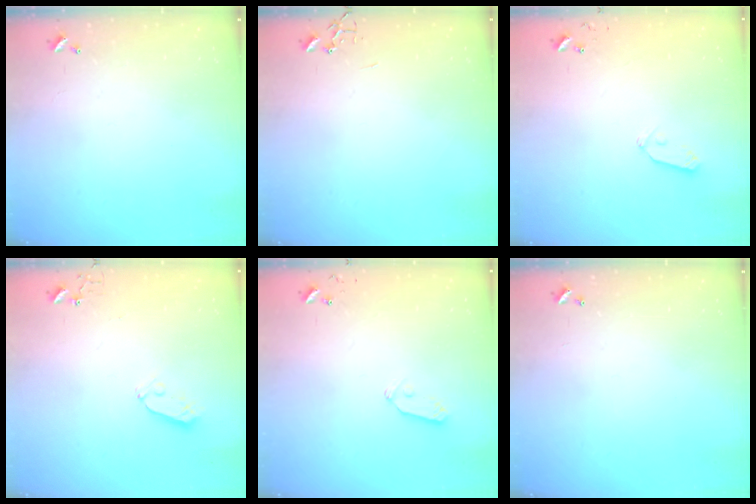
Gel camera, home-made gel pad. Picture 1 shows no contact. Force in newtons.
{"total": 0.0}
{"total": 5.3, "press": 5.3, "slide": 0.1}
{"total": 4.1, "press": 4.1, "slide": 0.1}
{"total": 5.6, "press": 5.6, "slide": 0.3}
{"total": 0.0}